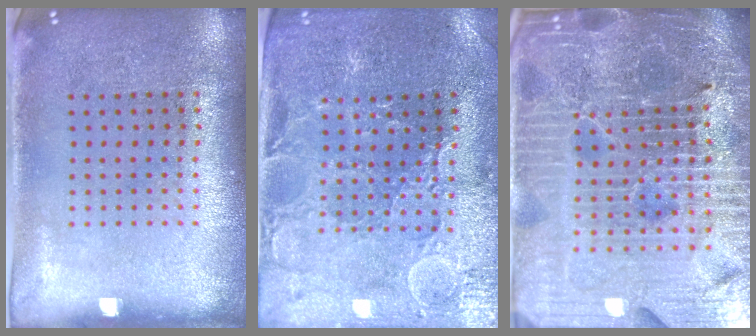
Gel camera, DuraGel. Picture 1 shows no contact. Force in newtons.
{"total": 1.6, "press": 1.5, "slide": 0.5}
{"total": 6.7, "press": 5.9, "slide": 3.1}